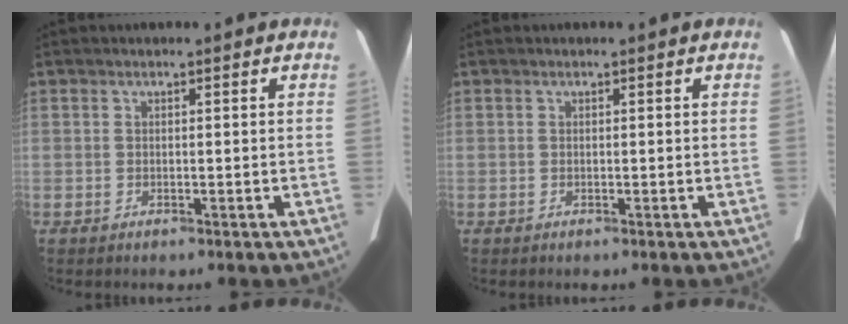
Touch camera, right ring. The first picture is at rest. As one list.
[{"total": 0.0}]